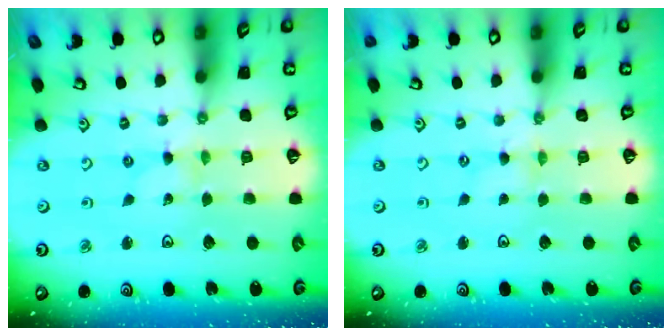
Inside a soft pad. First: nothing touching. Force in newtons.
{"total": 0.6, "press": 0.6, "slide": 0.1}